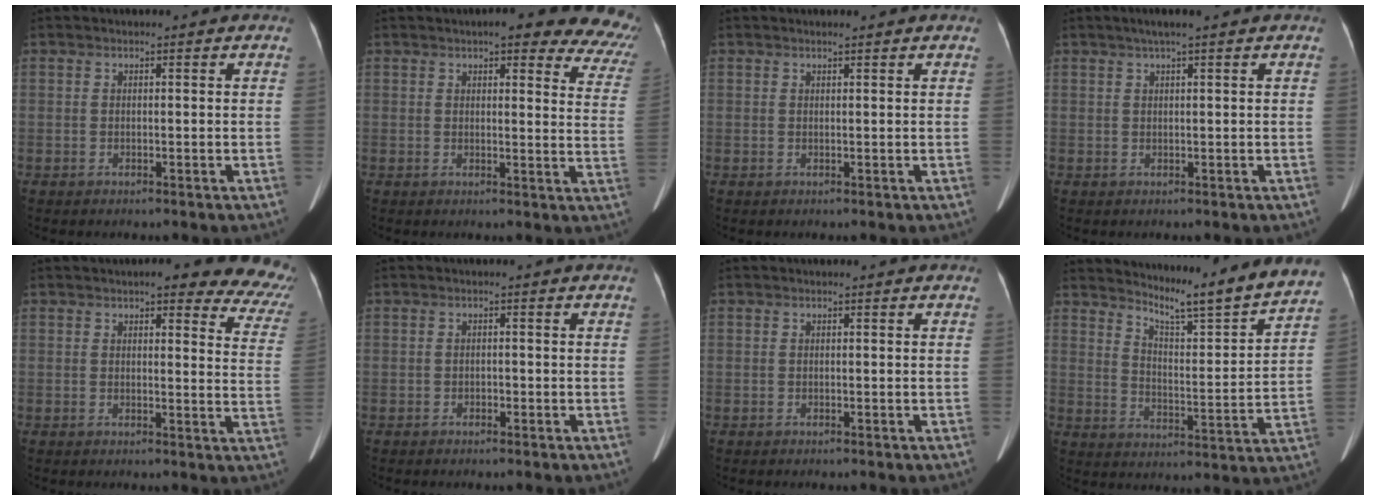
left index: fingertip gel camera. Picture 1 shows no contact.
{"total": 17.9, "force": [15.3, 4.3, 8.3], "torque": [-0.068, -0.033, 0.145]}
{"total": 0.7, "force": [0.6, 0.0, 0.3], "torque": [-0.011, 0.007, 0.013]}
{"total": 2.5, "force": [1.6, -0.3, 1.8], "torque": [-0.034, 0.017, 0.030]}
{"total": 16.7, "force": [14.6, 3.9, 7.1], "torque": [-0.049, -0.039, 0.134]}
{"total": 0.8, "force": [-0.5, 0.5, 0.3], "torque": [-0.004, 0.002, -0.009]}
{"total": 0.0}
{"total": 15.0, "force": [14.4, -0.6, 4.2], "torque": [-0.072, -0.050, 0.194]}